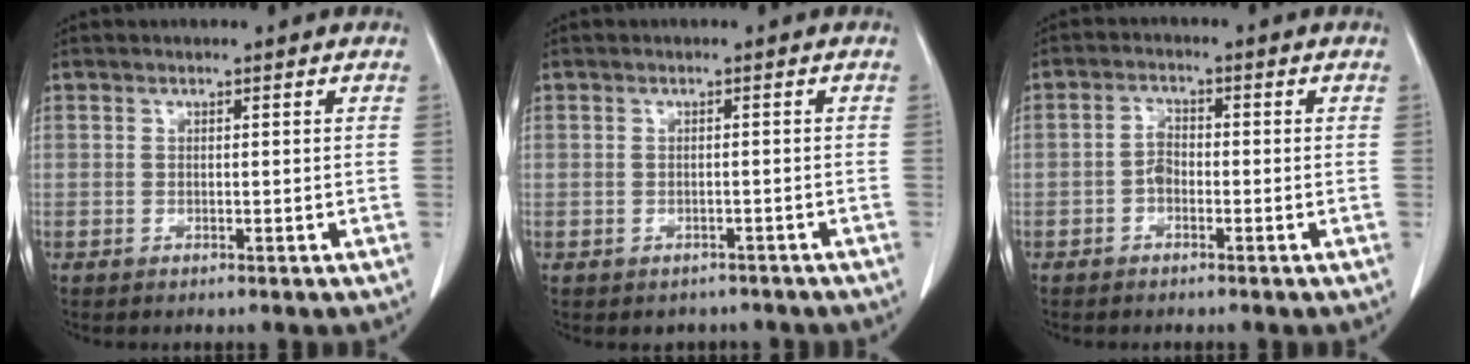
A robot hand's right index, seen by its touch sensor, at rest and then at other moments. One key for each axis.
{"total": 2.6, "fx": -1.9, "fy": 1.8, "fz": 0.1, "tx": -0.003, "ty": 0.009, "tz": -0.024}
{"total": 2.4, "fx": -0.9, "fy": 1.5, "fz": 1.7, "tx": -0.028, "ty": 0.007, "tz": -0.020}